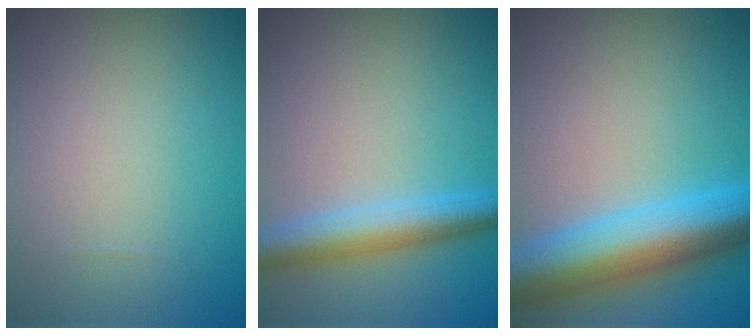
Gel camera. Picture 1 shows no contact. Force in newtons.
{"total": 4.7, "press": 4.7, "slide": 0.1}
{"total": 10.0, "press": 10.0, "slide": 0.2}